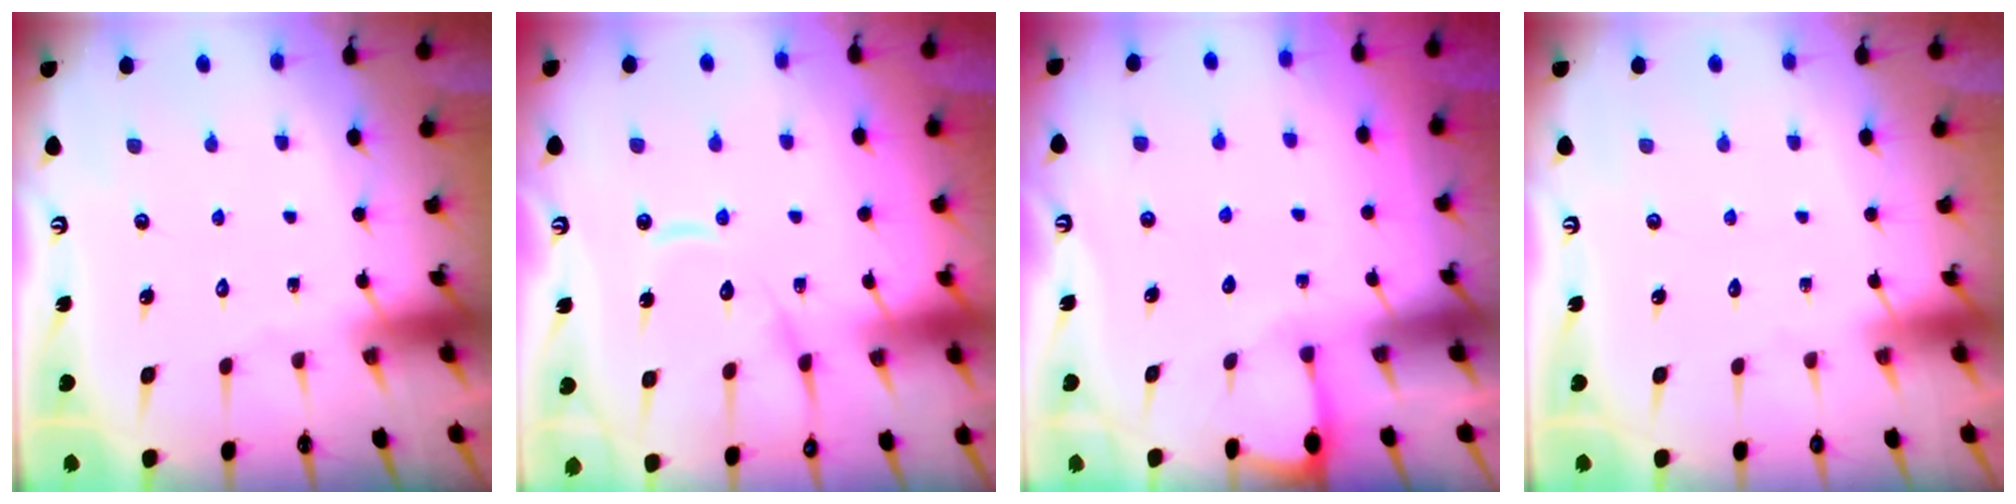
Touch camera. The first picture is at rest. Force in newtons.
{"total": 13.5, "press": 13.4, "slide": 1.3}
{"total": 2.7, "press": 2.7, "slide": 0.3}
{"total": 0.0}